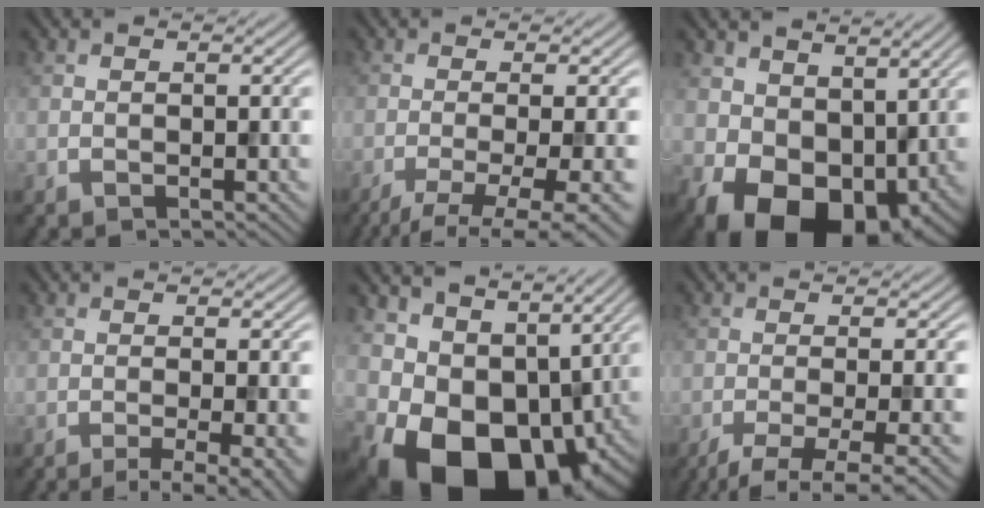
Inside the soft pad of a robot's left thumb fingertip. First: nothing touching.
{"total": 7.3, "force": [-3.2, 1.8, 6.4], "torque": [-0.092, -0.008, -0.047]}
{"total": 12.1, "force": [0.8, 8.9, 8.1], "torque": [-0.147, -0.038, 0.031]}
{"total": 5.9, "force": [-3.3, 1.2, 4.8], "torque": [-0.055, 0.001, -0.049]}
{"total": 15.2, "force": [-1.8, 11.0, 10.3], "torque": [-0.173, -0.038, -0.008]}
{"total": 6.4, "force": [-3.5, 1.4, 5.2], "torque": [-0.072, -0.004, -0.061]}